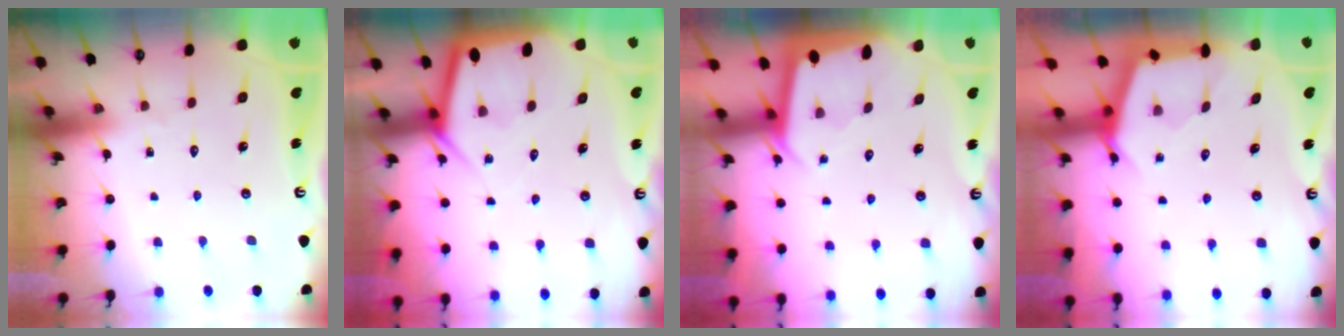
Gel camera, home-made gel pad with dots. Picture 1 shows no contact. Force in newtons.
{"total": 3.5, "press": 3.4, "slide": 0.4}
{"total": 1.9, "press": 1.9, "slide": 0.1}
{"total": 2.7, "press": 2.7, "slide": 0.4}